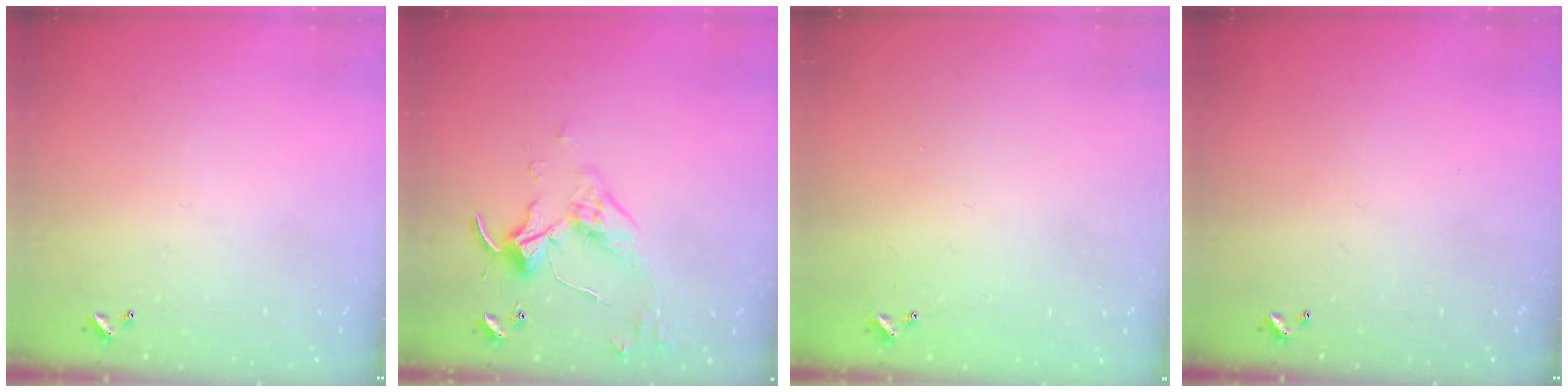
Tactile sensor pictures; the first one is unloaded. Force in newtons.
{"total": 3.4, "press": 3.3, "slide": 0.7}
{"total": 11.8, "press": 11.8, "slide": 0.3}
{"total": 0.0}